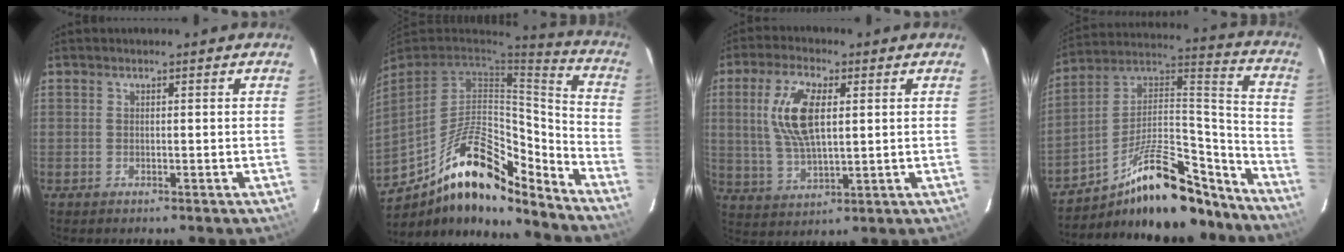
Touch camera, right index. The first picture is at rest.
{"total": 21.5, "force": [-14.6, 7.9, 13.5], "torque": [-0.250, 0.004, -0.241]}
{"total": 11.1, "force": [2.6, 4.6, 9.8], "torque": [-0.200, 0.006, 0.056]}
{"total": 23.8, "force": [-17.8, 8.5, 13.4], "torque": [-0.215, 0.039, -0.265]}